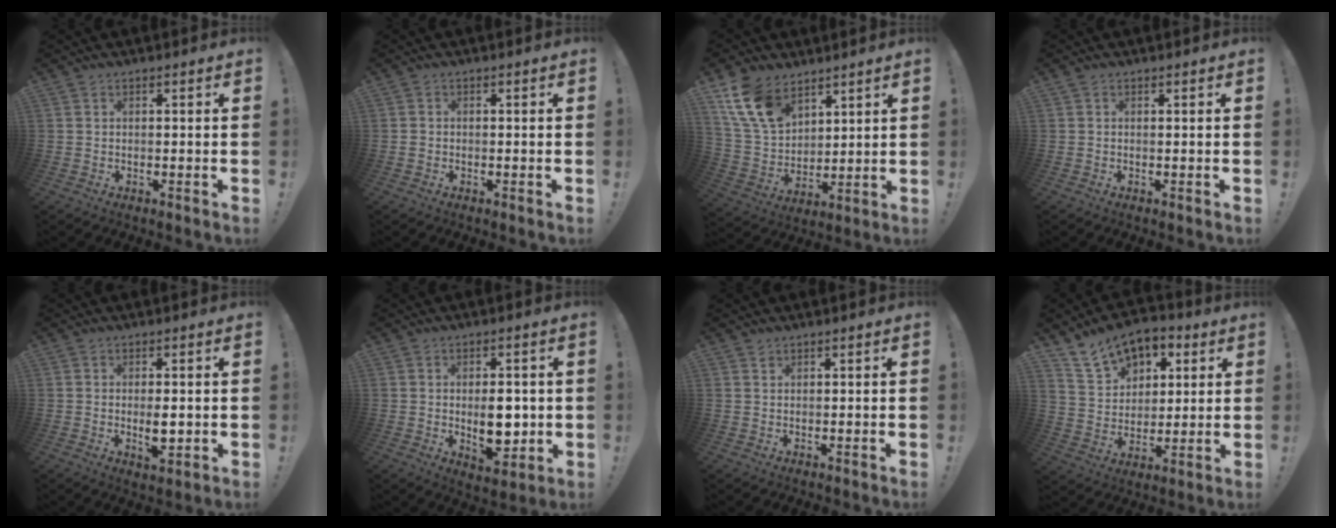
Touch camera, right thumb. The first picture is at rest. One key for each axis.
{"total": 0.8, "fx": -0.3, "fy": 0.7, "fz": 0.3, "tx": -0.004, "ty": 0.003, "tz": -0.005}
{"total": 14.3, "fx": 8.8, "fy": 8.7, "fz": 7.1, "tx": -0.149, "ty": -0.038, "tz": 0.173}
{"total": 0.0}
{"total": 5.2, "fx": -0.5, "fy": 2.1, "fz": 4.7, "tx": -0.067, "ty": -0.006, "tz": -0.009}
{"total": 10.1, "fx": -0.4, "fy": 5.9, "fz": 8.2, "tx": -0.109, "ty": -0.005, "tz": -0.002}
{"total": 1.0, "fx": 0.9, "fy": 0.6, "fz": 0.0, "tx": 0.006, "ty": -0.003, "tz": 0.016}
{"total": 14.1, "fx": 8.6, "fy": 9.6, "fz": 5.6, "tx": -0.086, "ty": -0.050, "tz": 0.165}